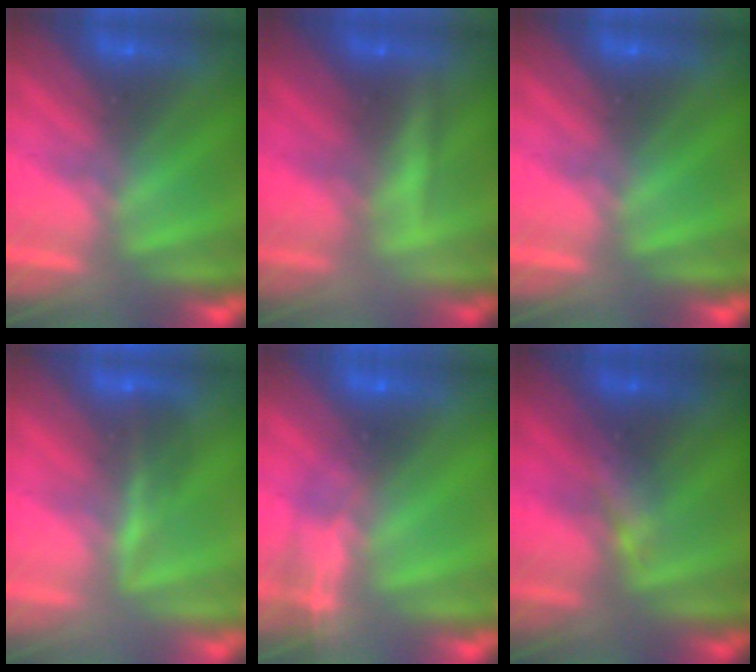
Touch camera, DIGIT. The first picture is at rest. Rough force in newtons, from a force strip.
{"total": 2.0}
{"total": 0.0}
{"total": 3.6}
{"total": 1.8}
{"total": 2.3}